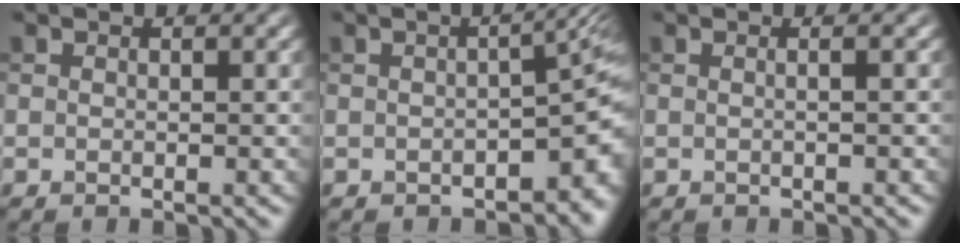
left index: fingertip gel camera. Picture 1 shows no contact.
{"total": 5.8, "force": [-2.1, 1.8, 5.1], "torque": [-0.048, -0.008, -0.027]}
{"total": 1.6, "force": [0.2, 0.8, 1.4], "torque": [-0.009, -0.002, -0.014]}